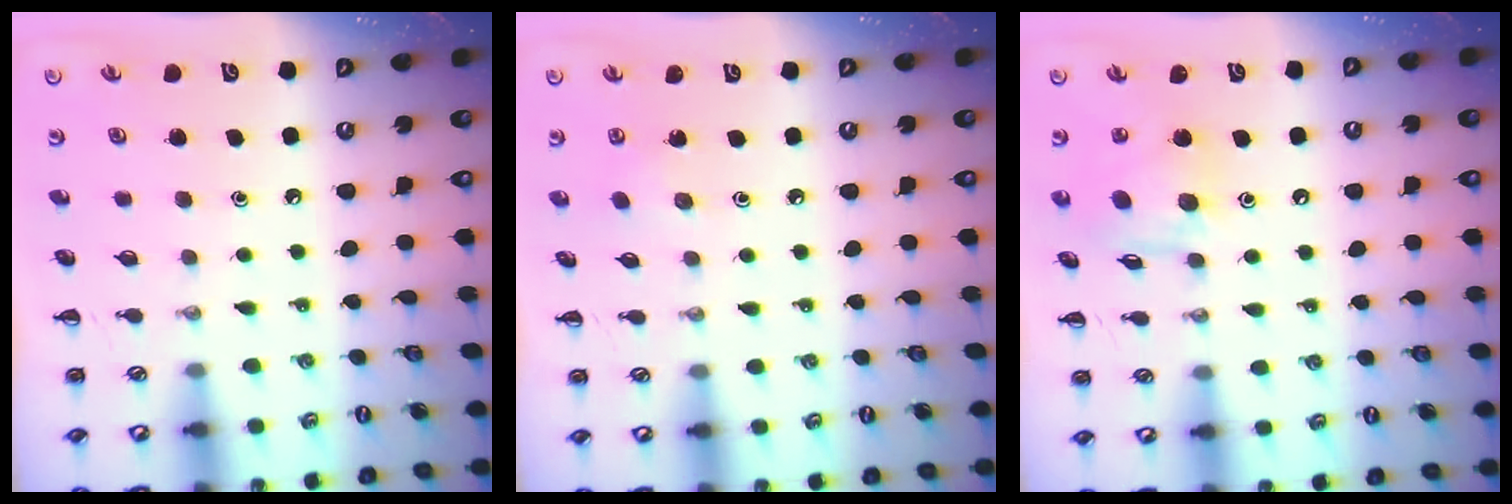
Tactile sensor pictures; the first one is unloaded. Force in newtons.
{"total": 1.9, "press": 1.8, "slide": 0.6}
{"total": 11.0, "press": 10.7, "slide": 2.3}